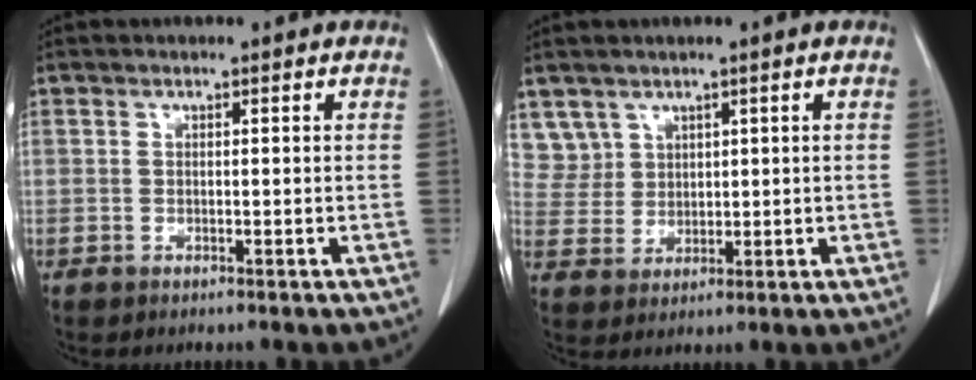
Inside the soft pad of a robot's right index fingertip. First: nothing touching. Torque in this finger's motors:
{"motor_torque": [-0.22, 0.18, 0.00, 0.00]}